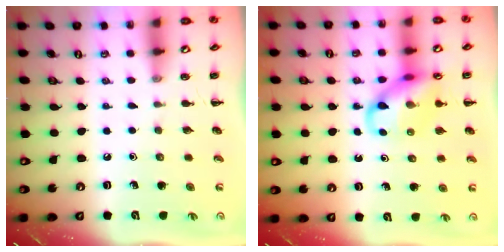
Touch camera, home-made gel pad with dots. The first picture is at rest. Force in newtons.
{"total": 13.7, "press": 13.5, "slide": 2.3}